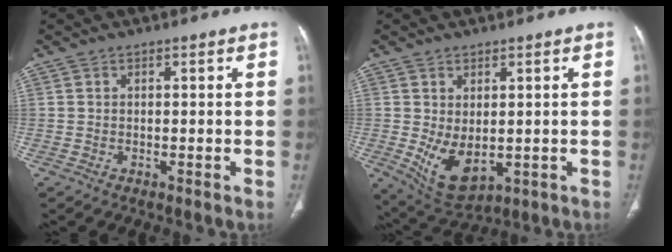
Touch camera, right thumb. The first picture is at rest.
{"total": 8.2, "force": [-0.7, 4.7, 6.7], "torque": [-0.109, -0.012, 0.014]}